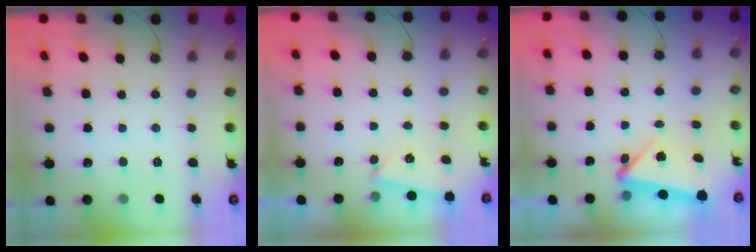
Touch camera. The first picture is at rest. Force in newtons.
{"total": 1.7, "press": 1.7, "slide": 0.4}
{"total": 10.9, "press": 5.3, "slide": 9.5}